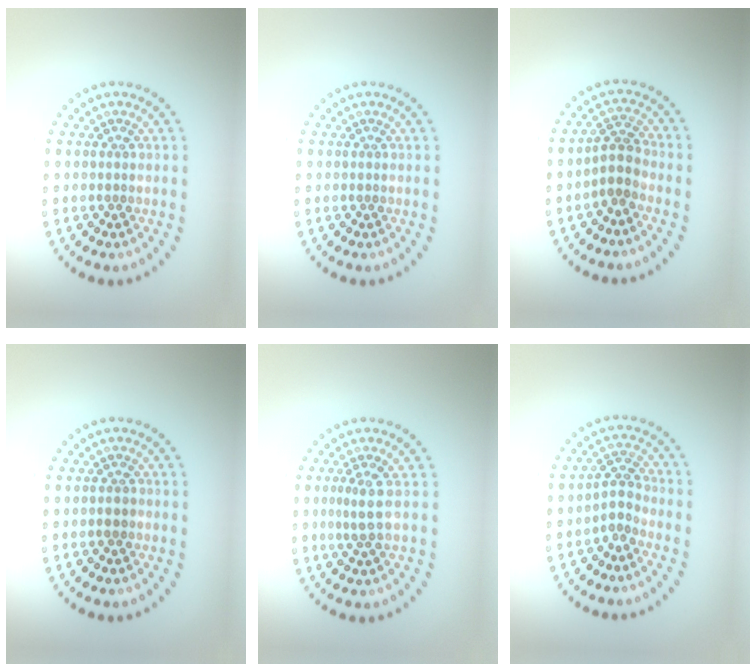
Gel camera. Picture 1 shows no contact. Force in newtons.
{"total": 0.0}
{"total": 2.5, "press": 2.0, "slide": 1.5}
{"total": 0.8, "press": 0.8, "slide": 0.2}
{"total": 1.8, "press": 1.3, "slide": 1.3}
{"total": 1.9, "press": 1.5, "slide": 1.2}